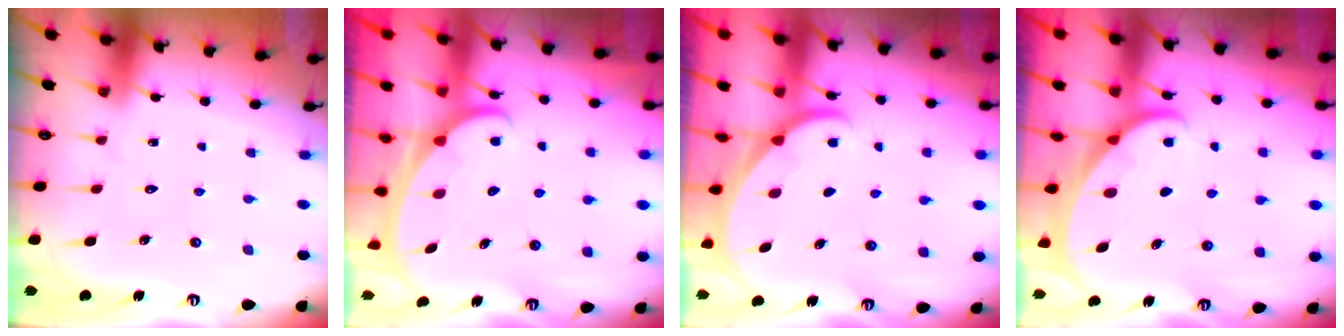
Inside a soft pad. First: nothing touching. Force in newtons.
{"total": 2.2, "press": 2.2, "slide": 0.2}
{"total": 1.6, "press": 1.6, "slide": 0.1}
{"total": 1.7, "press": 1.7, "slide": 0.2}